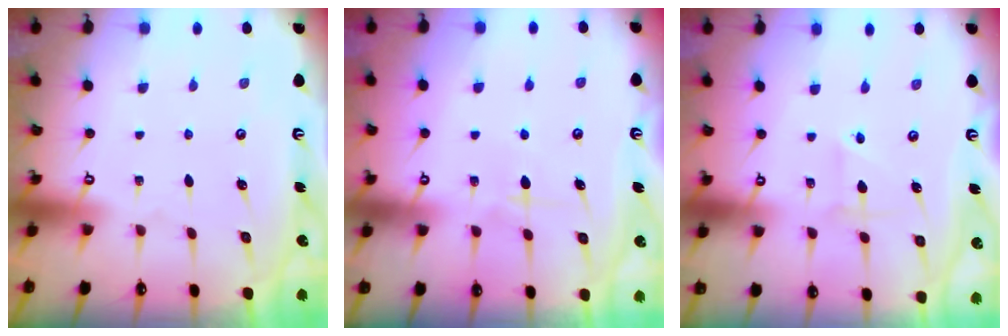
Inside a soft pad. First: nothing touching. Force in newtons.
{"total": 5.9, "press": 5.9, "slide": 0.4}
{"total": 2.1, "press": 2.1, "slide": 0.3}